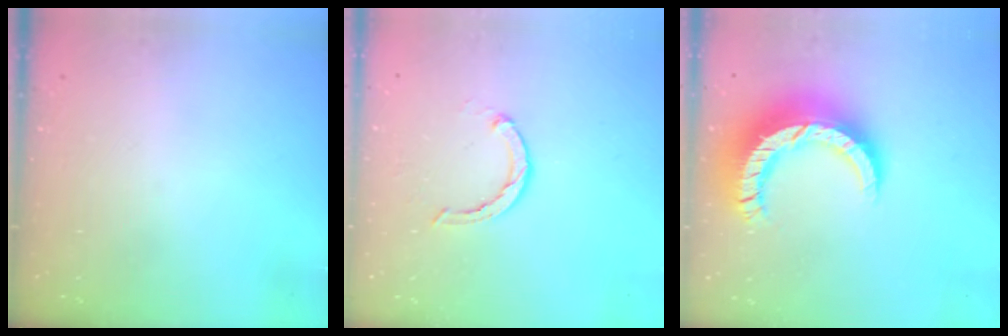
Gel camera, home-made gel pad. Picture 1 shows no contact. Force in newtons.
{"total": 2.3, "press": 2.3, "slide": 0.3}
{"total": 16.1, "press": 16.0, "slide": 1.4}